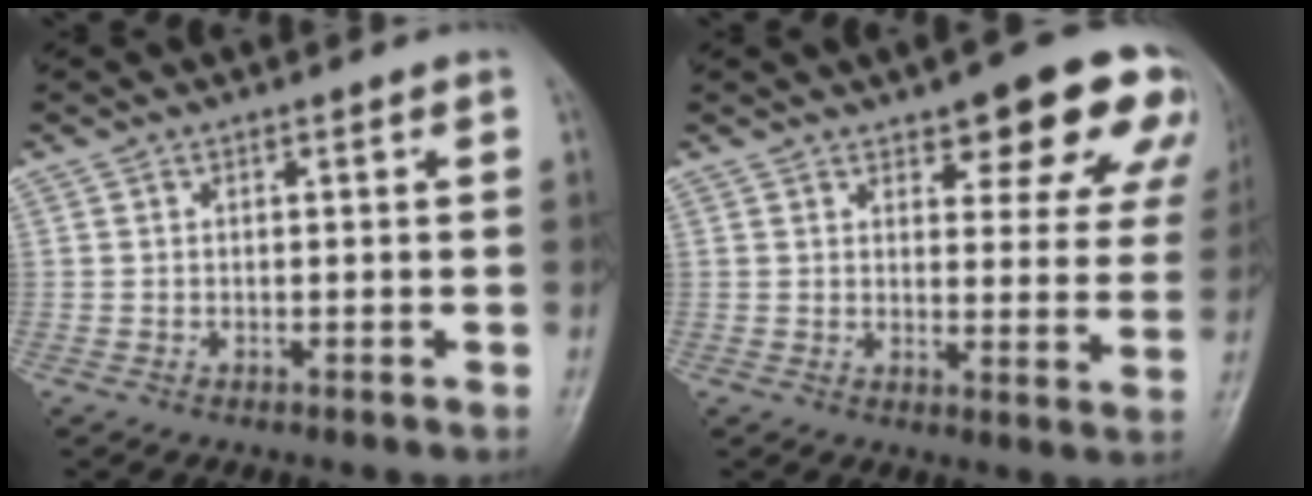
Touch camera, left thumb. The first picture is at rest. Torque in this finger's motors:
{"motor_torque": [0.39, 0.42, 0.73, -0.34, 0.03]}